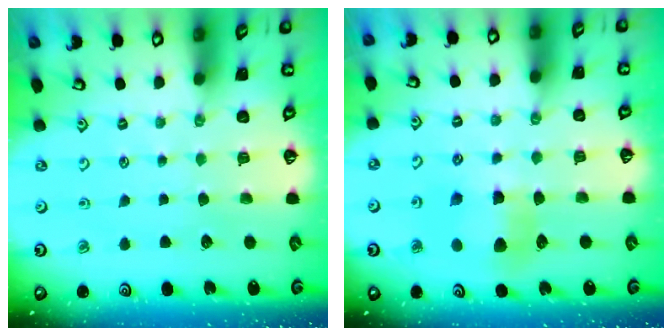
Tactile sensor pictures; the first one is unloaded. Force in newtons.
{"total": 7.2, "press": 7.2, "slide": 0.6}